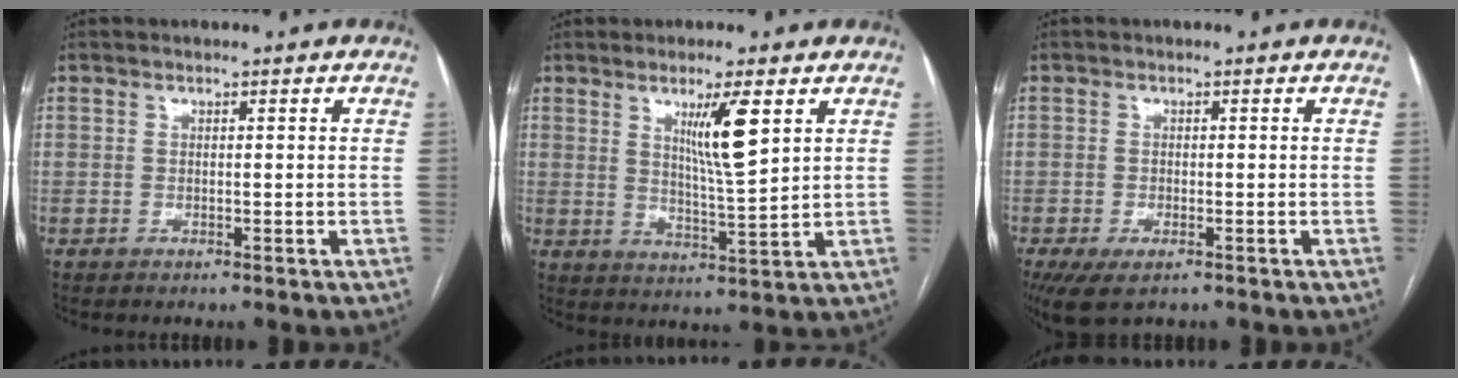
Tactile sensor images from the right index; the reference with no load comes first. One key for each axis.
{"total": 7.4, "fx": 3.2, "fy": -0.1, "fz": 6.7, "tx": -0.117, "ty": -0.015, "tz": 0.058}
{"total": 5.4, "fx": -3.3, "fy": 2.2, "fz": 3.6, "tx": -0.064, "ty": -0.011, "tz": -0.053}